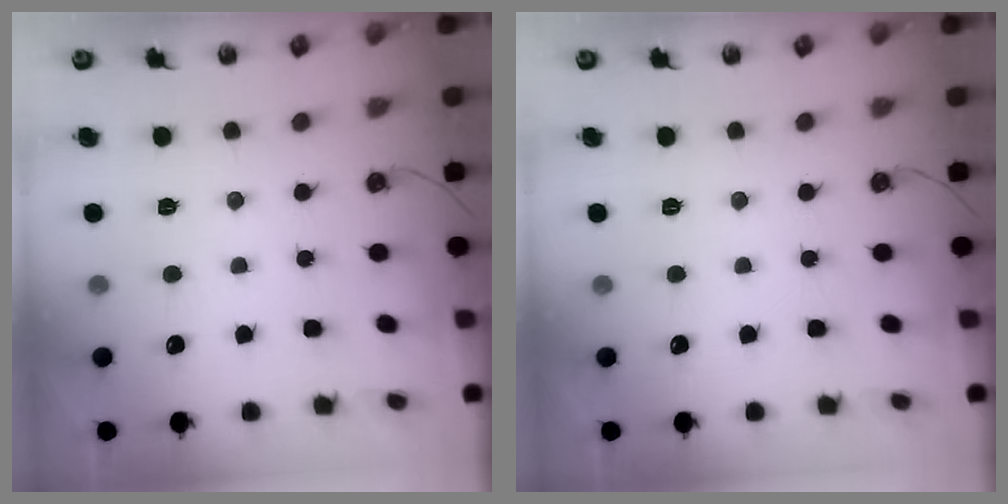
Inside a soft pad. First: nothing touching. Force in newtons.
{"total": 0.0}